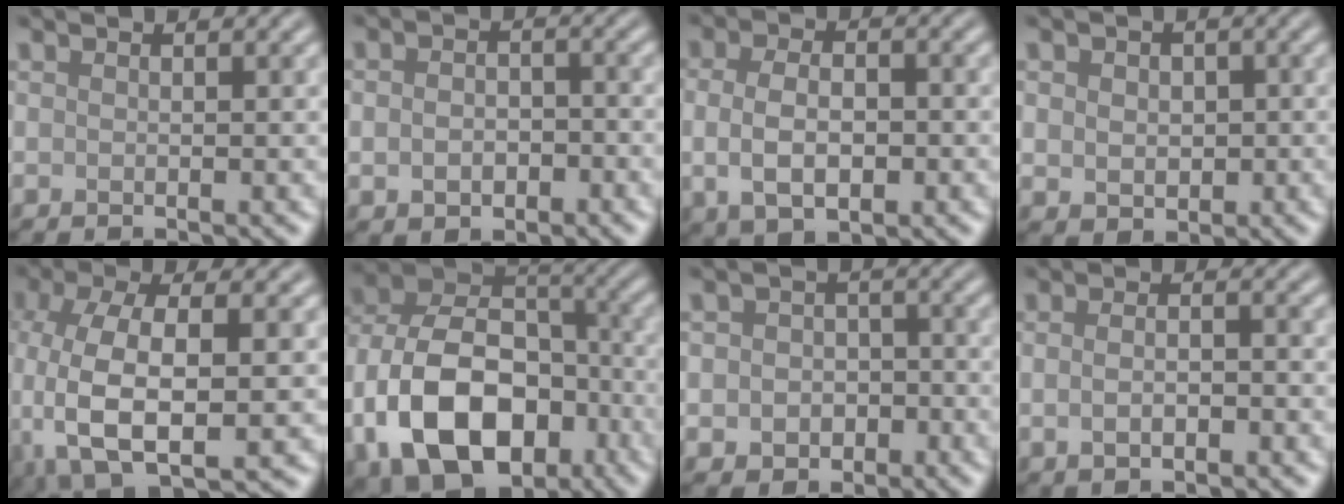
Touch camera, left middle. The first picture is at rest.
{"total": 2.9, "force": [-0.7, 2.0, 1.9], "torque": [-0.034, -0.003, -0.014]}
{"total": 5.1, "force": [-0.6, 2.9, 4.1], "torque": [-0.075, -0.009, -0.007]}
{"total": 3.2, "force": [0.3, 2.6, 1.7], "torque": [-0.024, 0.006, -0.003]}
{"total": 10.0, "force": [-2.2, 4.7, 8.5], "torque": [-0.184, -0.010, -0.041]}
{"total": 15.3, "force": [-5.3, 10.4, 9.9], "torque": [-0.188, -0.013, -0.096]}
{"total": 4.0, "force": [-1.0, 3.4, 1.8], "torque": [-0.007, -0.007, -0.027]}
{"total": 3.1, "force": [-0.6, 1.5, 2.6], "torque": [-0.041, -0.003, -0.012]}